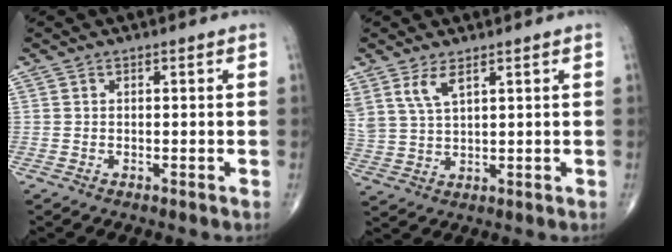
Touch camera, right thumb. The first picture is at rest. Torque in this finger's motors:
{"motor_torque": [0.04, 0.11, 0.62, 0.53, 0.03]}